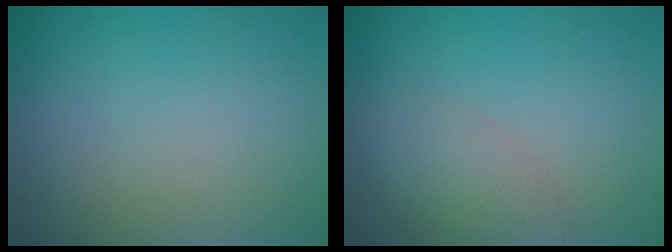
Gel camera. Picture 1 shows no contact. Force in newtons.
{"total": 2.8, "press": 2.8, "slide": 0.1}